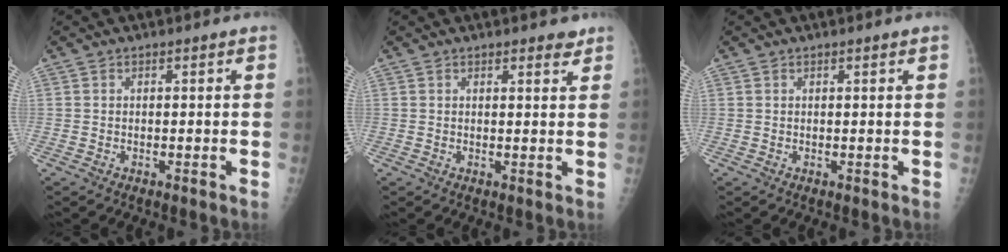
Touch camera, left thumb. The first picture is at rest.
{"total": 2.2, "force": [1.8, 0.7, 1.2], "torque": [-0.008, -0.010, 0.021]}
{"total": 0.7, "force": [0.4, -0.1, 0.5], "torque": [-0.011, -0.002, 0.008]}